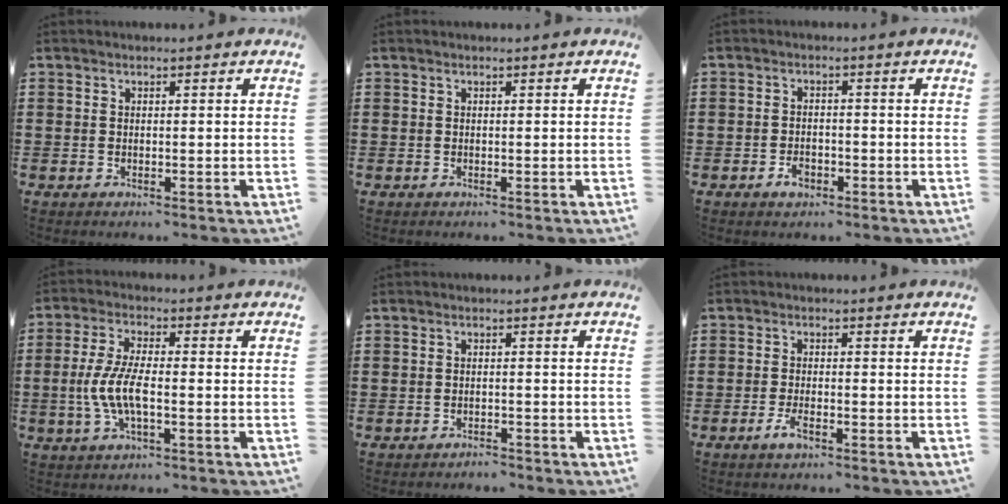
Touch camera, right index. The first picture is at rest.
{"total": 0.0}
{"total": 2.4, "force": [-1.4, 1.4, 1.3], "torque": [-0.026, 0.001, -0.027]}
{"total": 6.6, "force": [-1.6, 2.2, 6.0], "torque": [-0.139, -0.007, -0.038]}
{"total": 1.4, "force": [-1.4, 0.1, 0.0], "torque": [-0.004, 0.002, -0.030]}
{"total": 2.8, "force": [-1.5, 0.8, 2.2], "torque": [-0.051, -0.007, -0.030]}